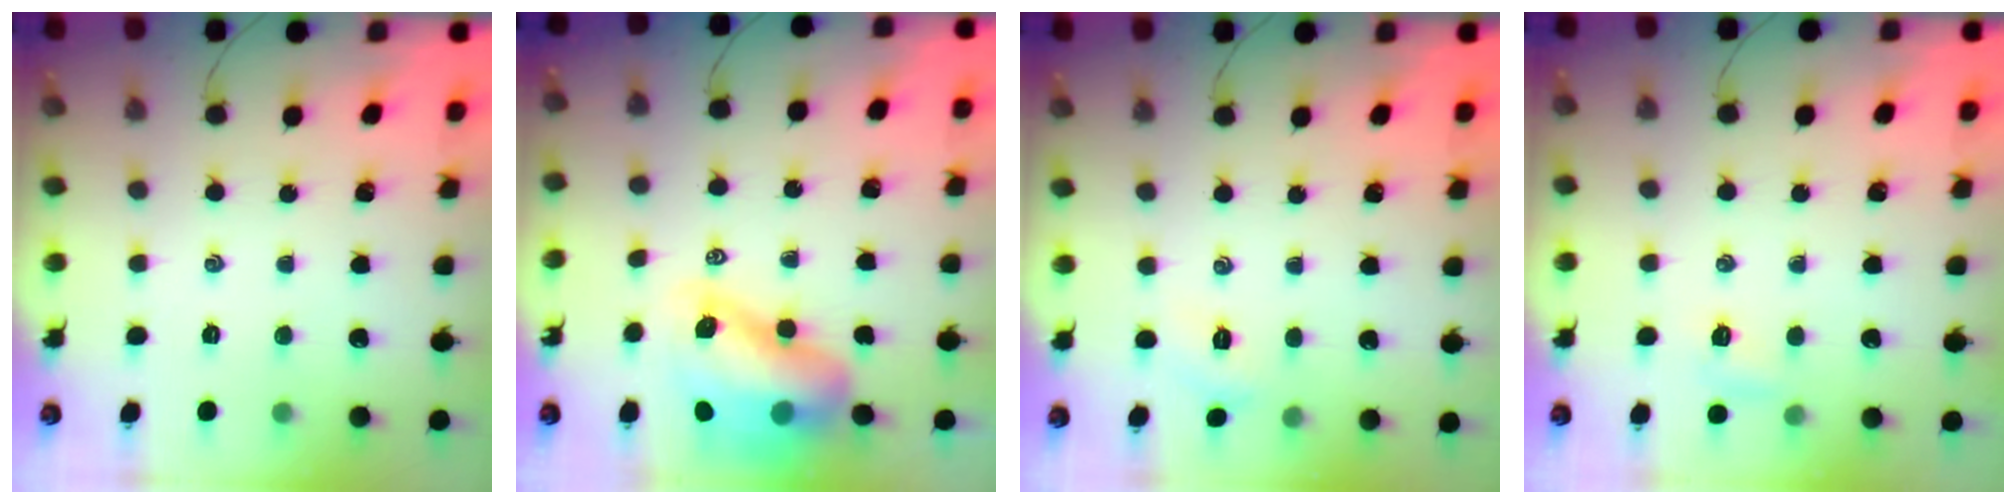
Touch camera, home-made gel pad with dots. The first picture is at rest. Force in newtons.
{"total": 14.6, "press": 14.1, "slide": 3.9}
{"total": 2.7, "press": 2.6, "slide": 0.8}
{"total": 4.7, "press": 4.5, "slide": 1.4}